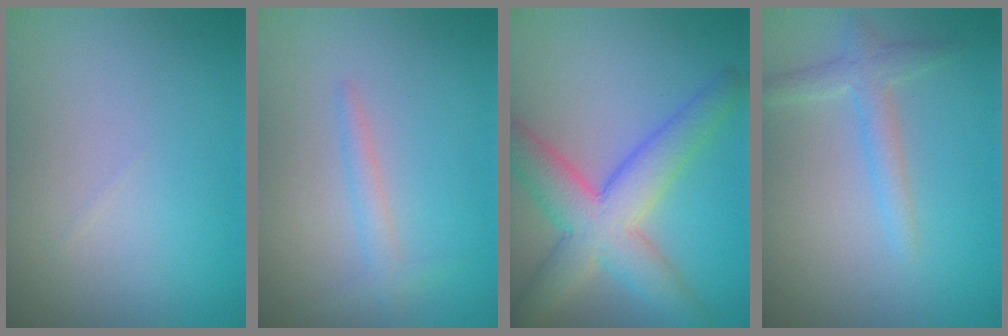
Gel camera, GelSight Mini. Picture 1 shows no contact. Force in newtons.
{"total": 1.5, "press": 1.5, "slide": 0.1}
{"total": 7.0, "press": 7.0, "slide": 0.3}
{"total": 2.2, "press": 2.2, "slide": 0.1}